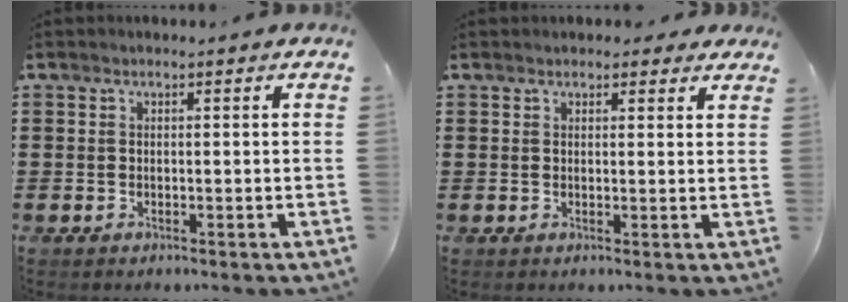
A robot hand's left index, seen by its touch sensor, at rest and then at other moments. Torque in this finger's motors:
{"motor_torque": [2.14, 0.00, 0.75, 0.04]}